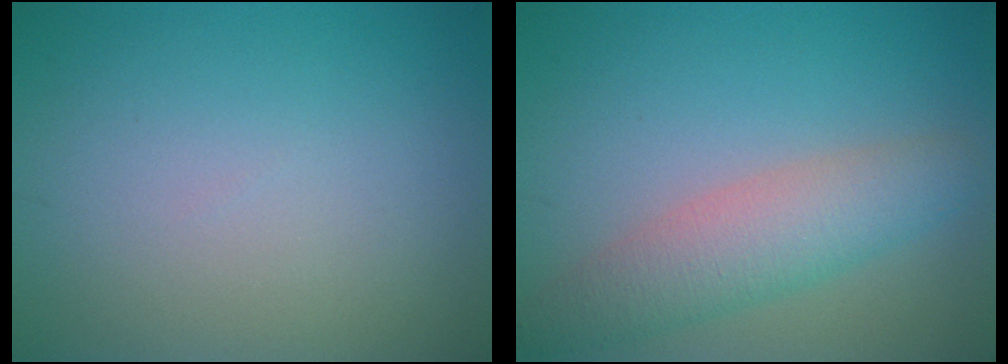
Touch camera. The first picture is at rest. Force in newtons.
{"total": 4.5, "press": 4.5, "slide": 0.2}